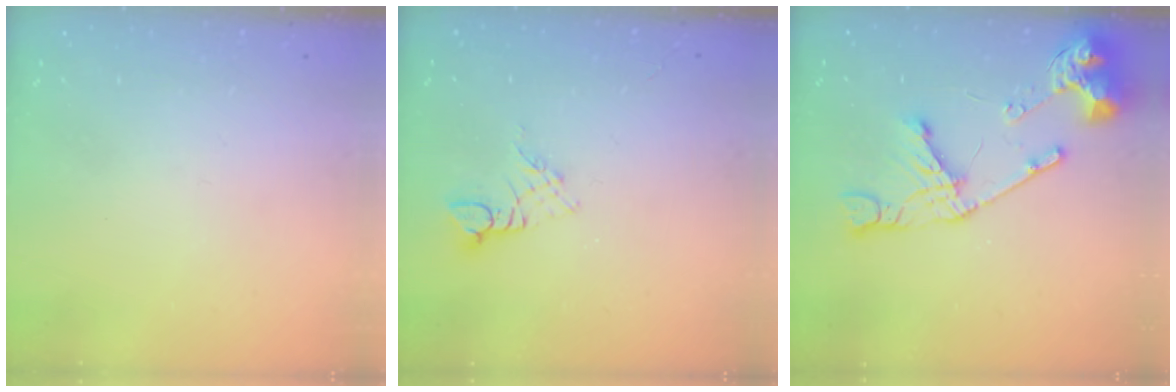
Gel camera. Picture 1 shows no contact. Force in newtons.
{"total": 2.8, "press": 2.7, "slide": 0.3}
{"total": 16.5, "press": 16.5, "slide": 1.6}